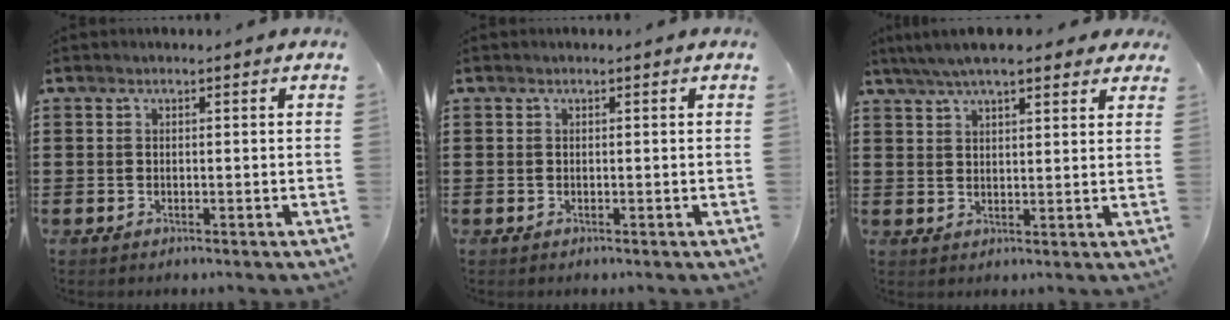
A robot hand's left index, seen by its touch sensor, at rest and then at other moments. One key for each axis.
{"total": 0.0}
{"total": 6.1, "fx": 5.0, "fy": 1.3, "fz": 3.4, "tx": -0.078, "ty": -0.002, "tz": 0.091}